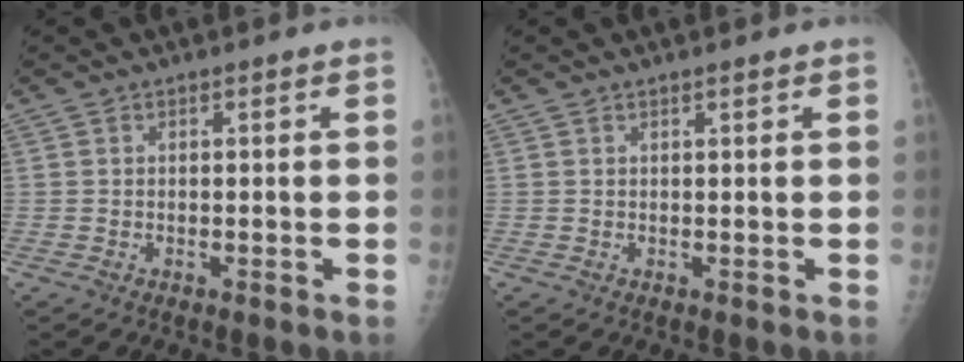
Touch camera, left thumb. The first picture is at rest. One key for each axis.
{"total": 0.6, "fx": 0.5, "fy": 0.1, "fz": 0.4, "tx": -0.006, "ty": -0.002, "tz": 0.008}